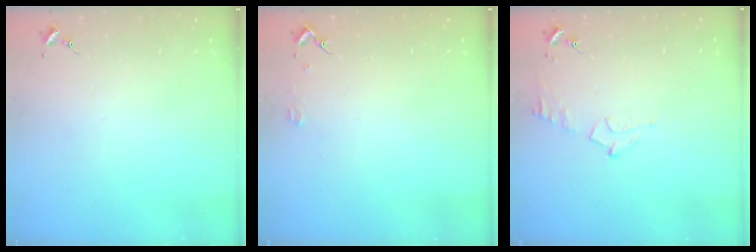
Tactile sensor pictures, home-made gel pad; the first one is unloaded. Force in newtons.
{"total": 2.0, "press": 2.0, "slide": 0.2}
{"total": 6.8, "press": 6.8, "slide": 0.8}